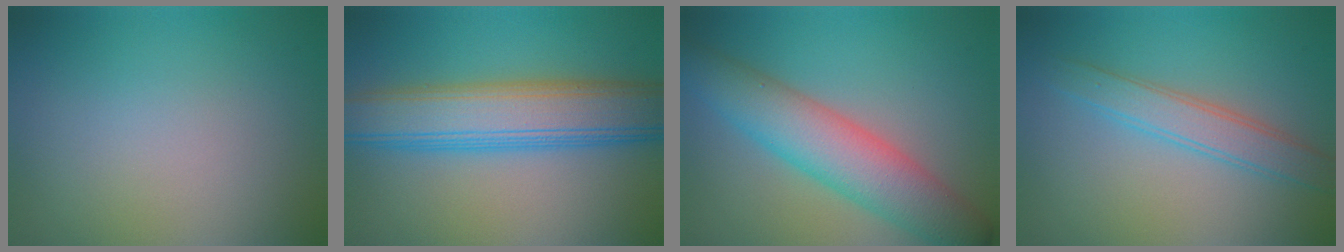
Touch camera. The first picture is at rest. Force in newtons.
{"total": 8.2, "press": 8.2, "slide": 0.1}
{"total": 7.2, "press": 7.2, "slide": 0.3}
{"total": 3.2, "press": 3.2, "slide": 0.3}